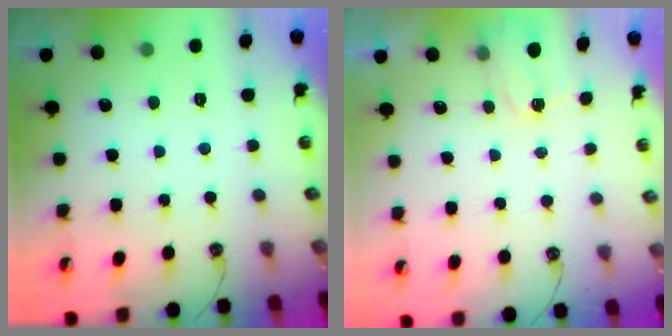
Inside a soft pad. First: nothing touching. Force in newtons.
{"total": 2.4, "press": 2.4, "slide": 0.3}